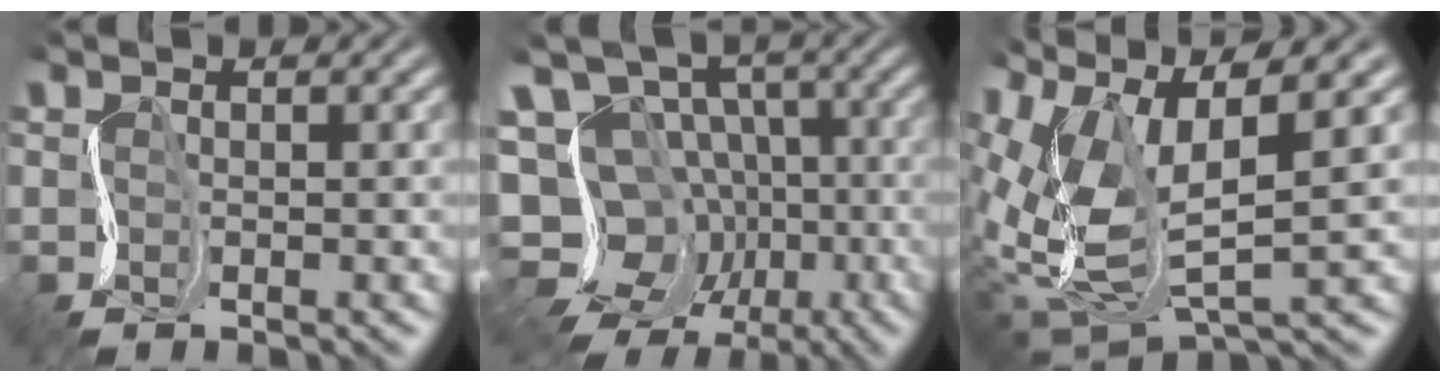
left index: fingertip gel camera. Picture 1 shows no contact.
{"total": 15.0, "force": [-5.8, 12.7, 5.5], "torque": [-0.116, 0.004, -0.097]}
{"total": 10.5, "force": [2.1, 5.2, 8.9], "torque": [-0.209, -0.008, 0.054]}